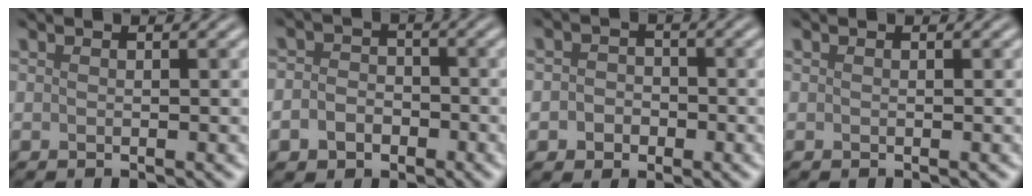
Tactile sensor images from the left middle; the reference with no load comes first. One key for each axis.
{"total": 3.5, "fx": -1.3, "fy": 2.9, "fz": 1.5, "tx": -0.002, "ty": -0.002, "tz": -0.032}
{"total": 2.4, "fx": -0.7, "fy": 2.1, "fz": 1.0, "tx": 0.001, "ty": -0.002, "tz": -0.023}
{"total": 0.0}